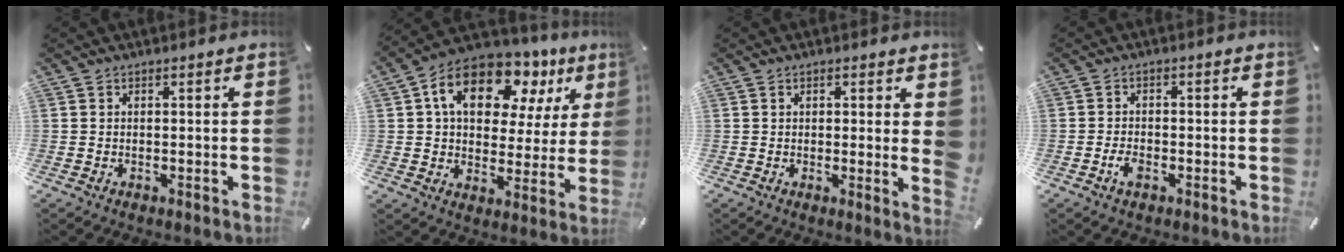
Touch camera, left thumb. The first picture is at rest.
{"total": 16.3, "force": [8.5, 10.3, 9.2], "torque": [-0.153, -0.035, 0.150]}
{"total": 3.1, "force": [0.9, 0.3, 3.0], "torque": [-0.040, -0.012, 0.012]}
{"total": 2.6, "force": [-1.5, 1.4, 1.6], "torque": [-0.041, 0.001, -0.031]}